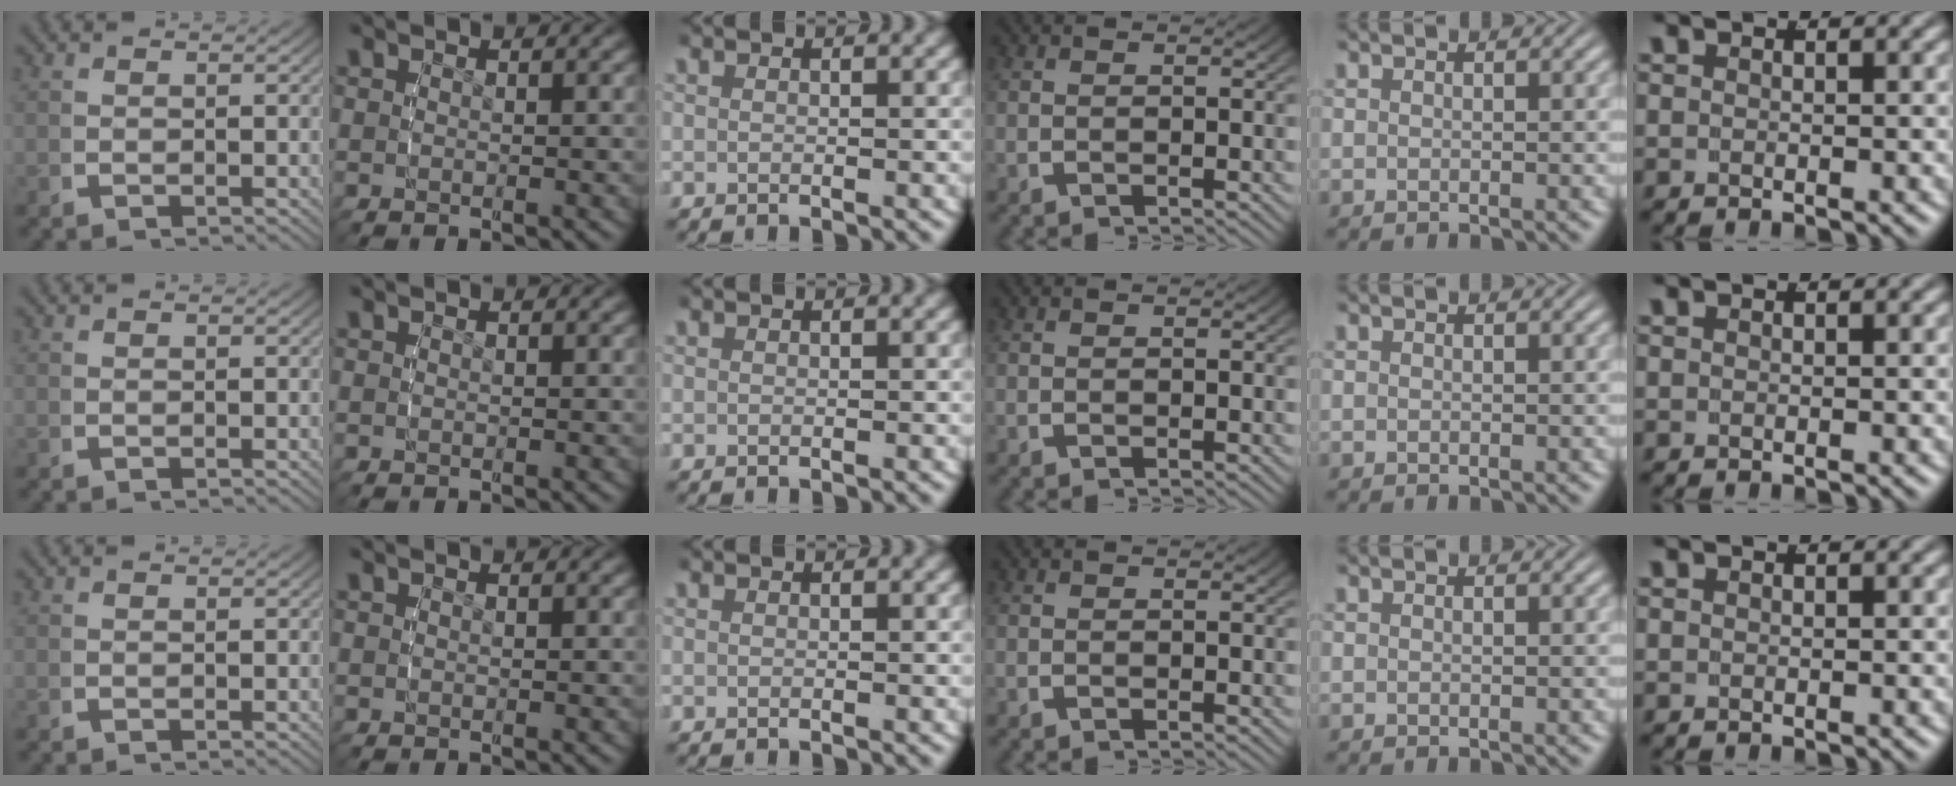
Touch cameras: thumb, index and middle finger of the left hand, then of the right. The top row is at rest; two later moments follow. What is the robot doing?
{"motion": "lift_and_place", "object": "condiment"}